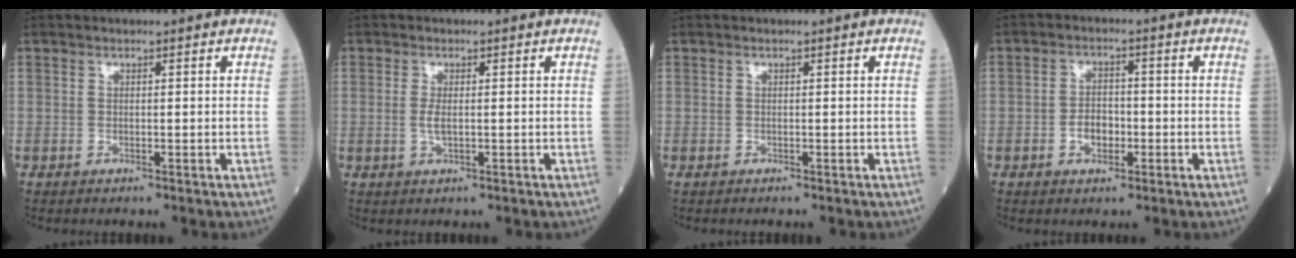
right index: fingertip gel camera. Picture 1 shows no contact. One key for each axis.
{"total": 1.9, "fx": 0.0, "fy": 0.6, "fz": 1.8, "tx": -0.042, "ty": -0.002, "tz": 0.000}
{"total": 0.0}
{"total": 3.7, "fx": -1.2, "fy": 2.3, "fz": 2.7, "tx": -0.043, "ty": 0.006, "tz": -0.020}